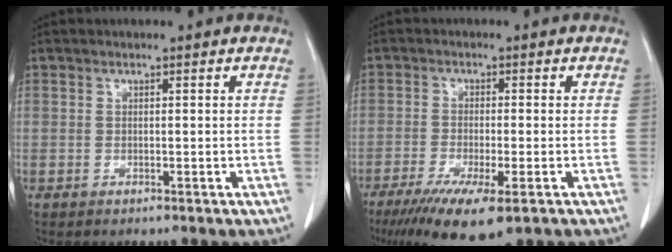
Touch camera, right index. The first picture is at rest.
{"total": 10.3, "force": [-6.4, 1.8, 7.9], "torque": [-0.129, -0.028, -0.100]}